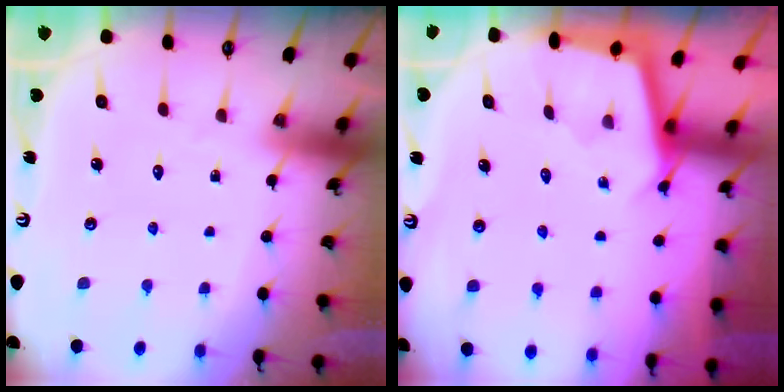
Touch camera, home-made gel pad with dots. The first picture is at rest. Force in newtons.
{"total": 2.2, "press": 2.2, "slide": 0.1}